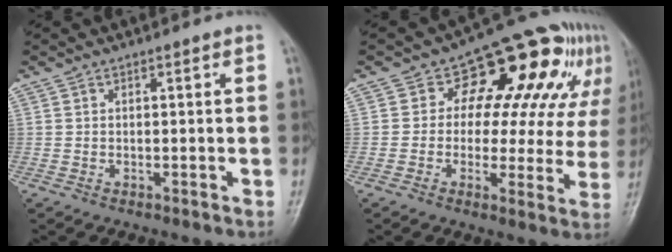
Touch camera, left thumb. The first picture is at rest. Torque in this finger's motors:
{"motor_torque": [0.18, 0.24, 0.00, -0.13, -0.08]}